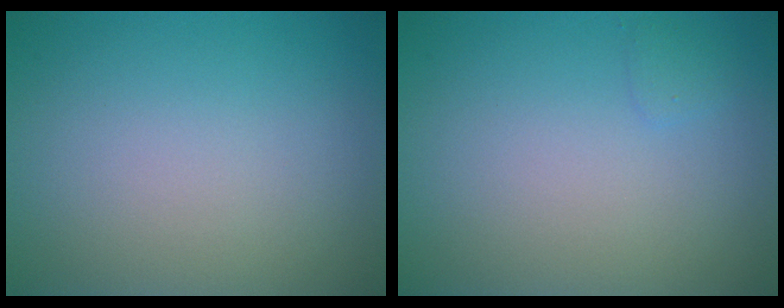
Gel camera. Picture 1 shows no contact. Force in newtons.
{"total": 0.7, "press": 0.7, "slide": 0.1}